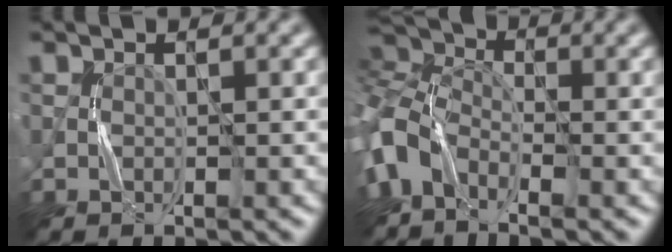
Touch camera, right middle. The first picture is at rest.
{"total": 6.3, "force": [-3.1, 3.5, 4.2], "torque": [-0.094, 0.000, -0.083]}